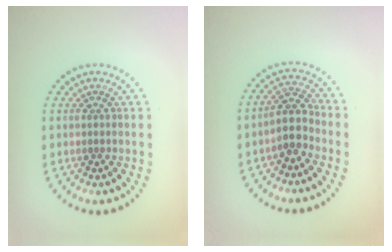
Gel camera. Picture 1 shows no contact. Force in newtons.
{"total": 2.9, "press": 2.4, "slide": 1.6}